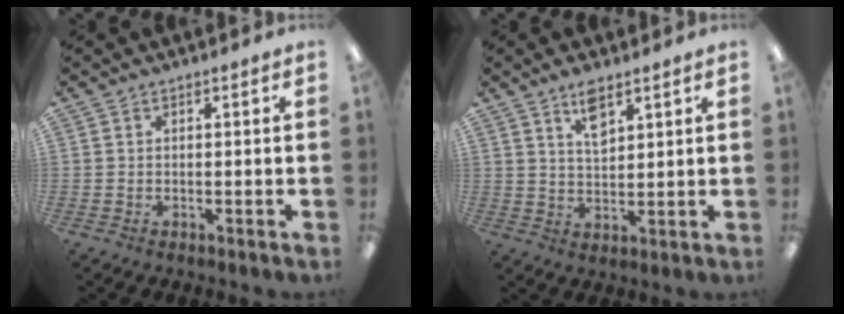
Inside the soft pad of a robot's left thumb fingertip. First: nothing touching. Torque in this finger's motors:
{"motor_torque": [-0.09, -0.02, 0.05, -0.08, -0.03]}